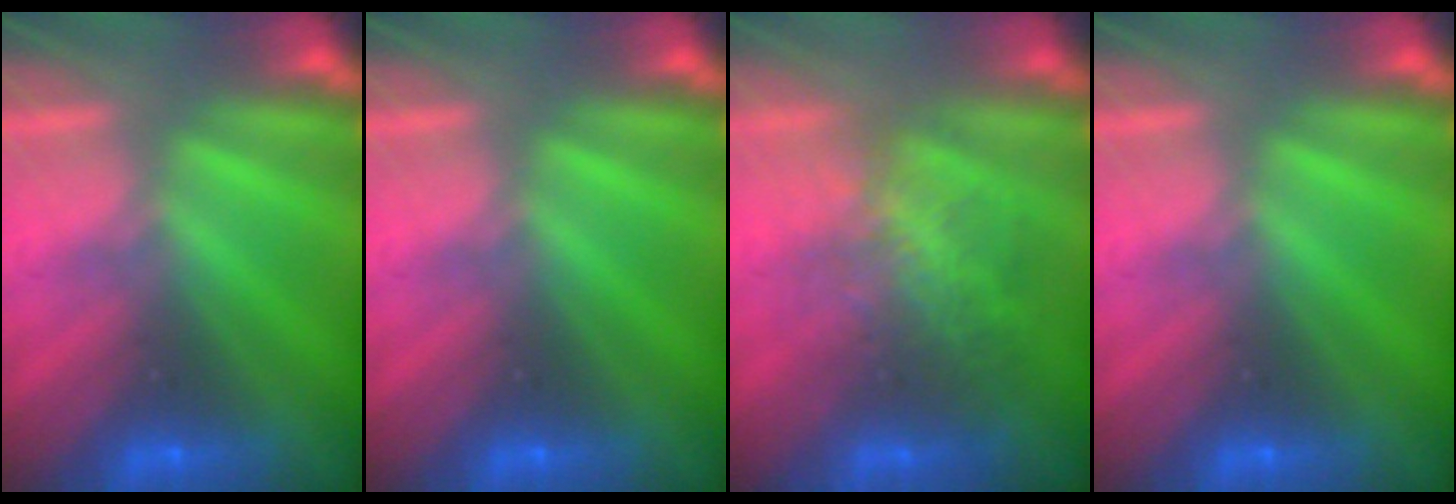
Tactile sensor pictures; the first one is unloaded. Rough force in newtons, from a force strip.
{"total": 0.0}
{"total": 2.8}
{"total": 0.0}